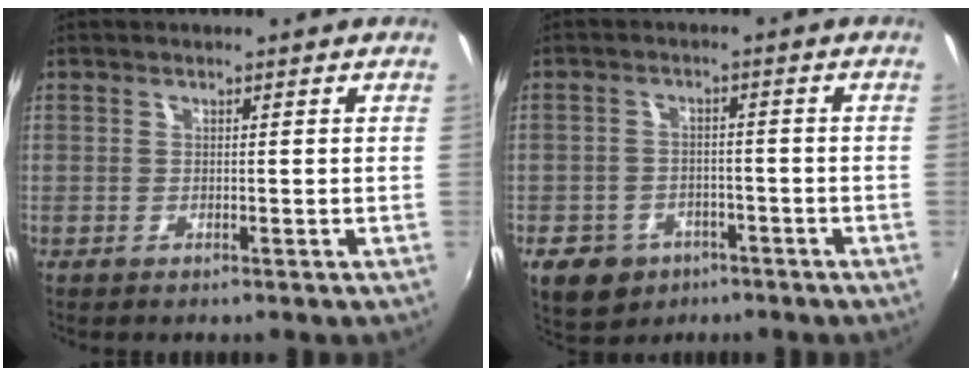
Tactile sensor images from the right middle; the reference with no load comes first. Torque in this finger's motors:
{"motor_torque": [1.02, -1.03, 0.07, 0.08]}